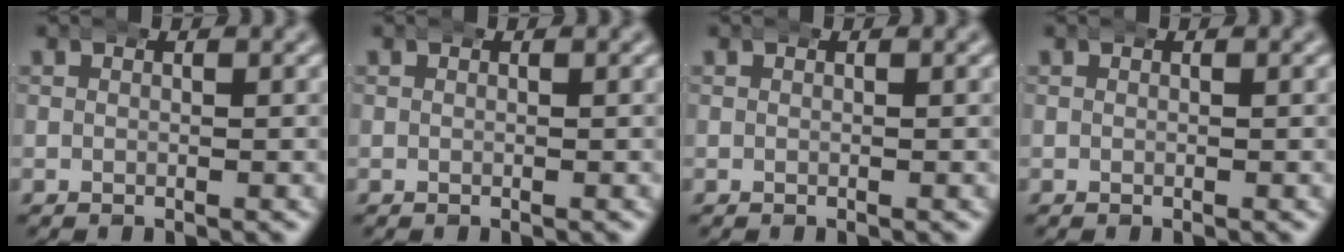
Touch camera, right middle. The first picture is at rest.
{"total": 0.0}
{"total": 0.0}
{"total": 0.0}